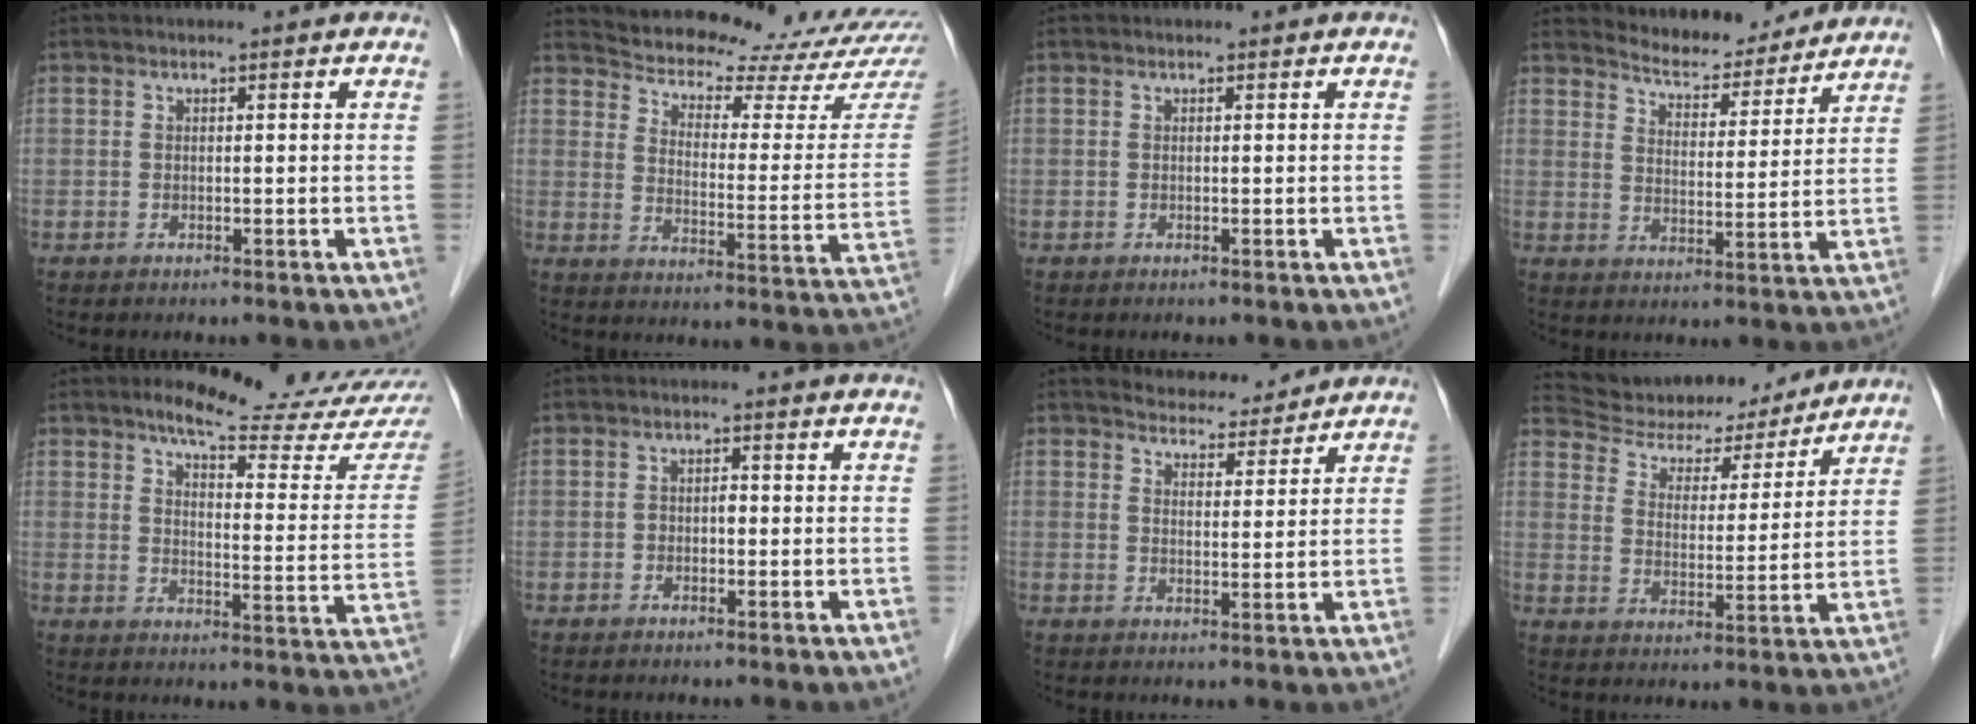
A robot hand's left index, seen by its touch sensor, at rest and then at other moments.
{"total": 20.4, "force": [19.1, 3.1, 6.5], "torque": [-0.098, -0.070, 0.226]}
{"total": 0.0}
{"total": 10.5, "force": [10.1, 2.1, 1.7], "torque": [-0.023, 0.001, 0.146]}
{"total": 18.5, "force": [16.4, 1.6, 8.4], "torque": [-0.104, -0.062, 0.191]}
{"total": 1.4, "force": [-0.3, 0.9, 1.0], "torque": [-0.013, 0.005, -0.008]}
{"total": 5.9, "force": [5.7, 1.3, 0.7], "torque": [-0.013, 0.004, 0.083]}
{"total": 16.2, "force": [15.2, 4.3, 3.6], "torque": [-0.055, 0.007, 0.223]}